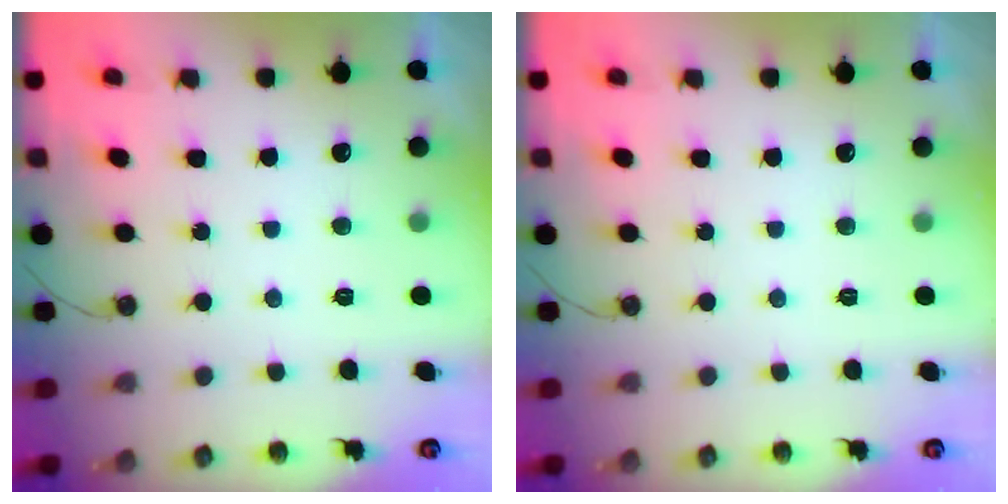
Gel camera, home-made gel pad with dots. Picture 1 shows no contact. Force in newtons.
{"total": 0.0}